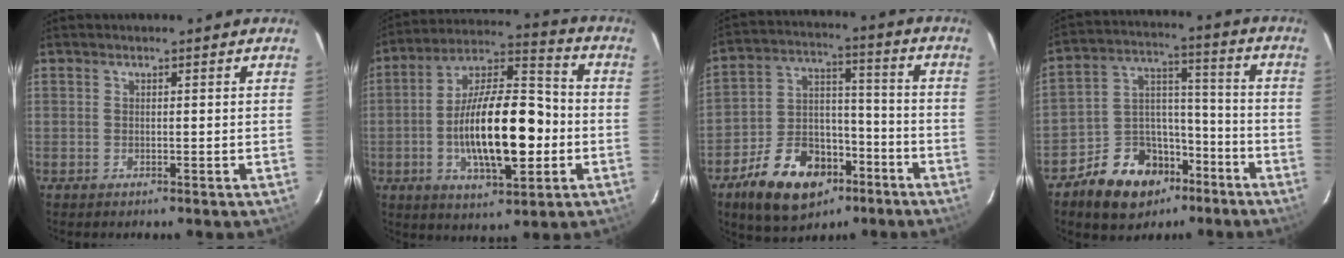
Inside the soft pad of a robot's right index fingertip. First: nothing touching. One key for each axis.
{"total": 18.6, "fx": -3.3, "fy": 7.0, "fz": 16.9, "tx": -0.302, "ty": 0.011, "tz": -0.054}
{"total": 17.9, "fx": -10.3, "fy": 10.7, "fz": 9.9, "tx": -0.202, "ty": 0.022, "tz": -0.159}
{"total": 14.6, "fx": -9.2, "fy": 9.7, "fz": 5.9, "tx": -0.121, "ty": 0.047, "tz": -0.133}